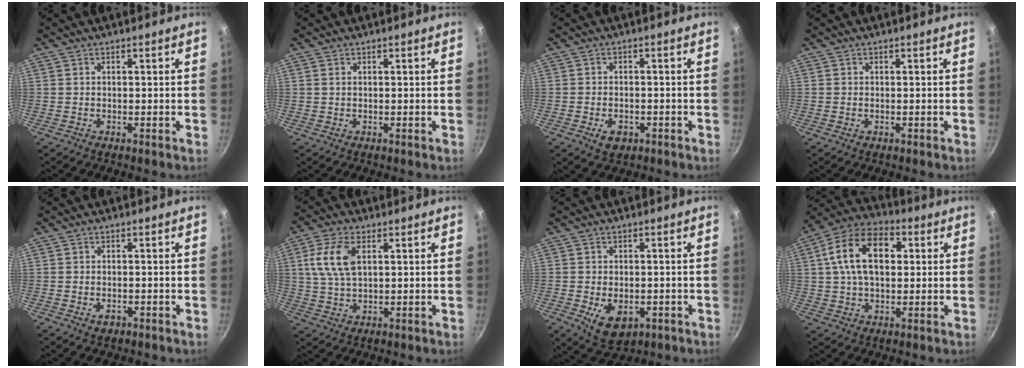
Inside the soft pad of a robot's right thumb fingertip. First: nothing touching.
{"total": 0.7, "force": [0.3, 0.5, 0.5], "torque": [-0.010, 0.001, 0.005]}
{"total": 4.0, "force": [-1.7, 2.7, 2.4], "torque": [-0.036, 0.012, -0.021]}
{"total": 0.0}
{"total": 1.9, "force": [-0.8, 1.3, 1.1], "torque": [-0.018, 0.005, -0.010]}
{"total": 9.1, "force": [2.6, 4.8, 7.3], "torque": [-0.142, 0.001, 0.050]}
{"total": 7.6, "force": [-2.1, 5.0, 5.3], "torque": [-0.071, -0.005, -0.017]}
{"total": 15.4, "force": [3.3, 9.7, 11.6], "torque": [-0.177, 0.019, 0.039]}